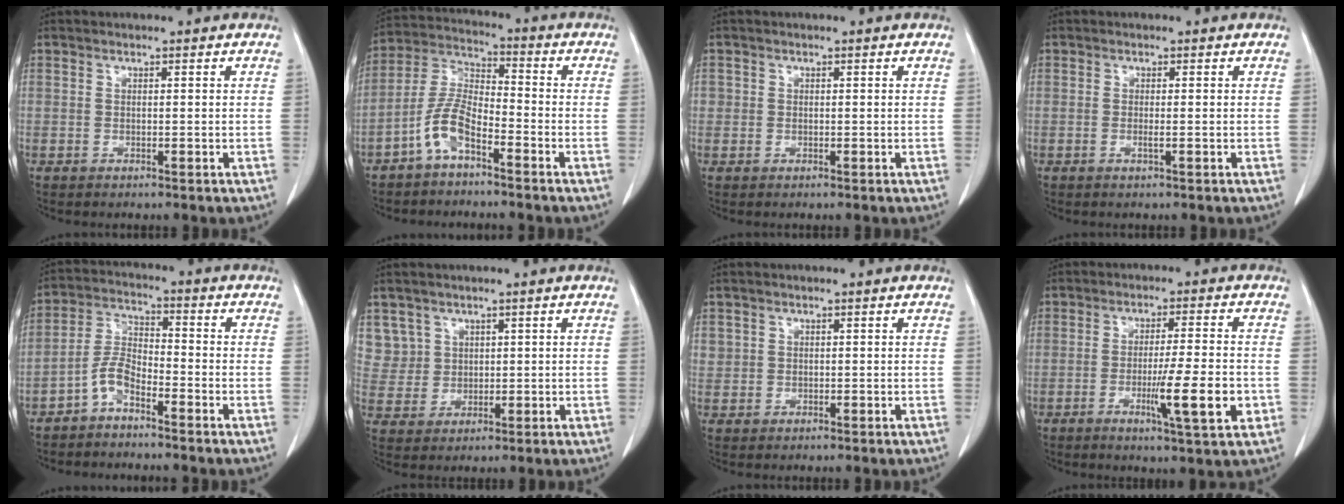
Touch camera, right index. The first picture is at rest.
{"total": 7.5, "force": [-4.5, 2.2, 5.6], "torque": [-0.134, 0.013, -0.092]}
{"total": 0.9, "force": [0.1, 0.9, 0.1], "torque": [0.008, 0.004, -0.001]}
{"total": 0.8, "force": [-0.2, -0.1, 0.8], "torque": [-0.017, -0.002, -0.004]}
{"total": 4.9, "force": [-3.5, 1.6, 3.1], "torque": [-0.074, 0.011, -0.072]}
{"total": 5.2, "force": [2.8, 4.4, -0.5], "torque": [0.020, 0.006, 0.062]}
{"total": 1.7, "force": [0.6, 1.5, 0.2], "torque": [0.011, 0.007, 0.009]}
{"total": 8.9, "force": [-2.6, 0.2, 8.5], "torque": [-0.133, -0.014, -0.039]}